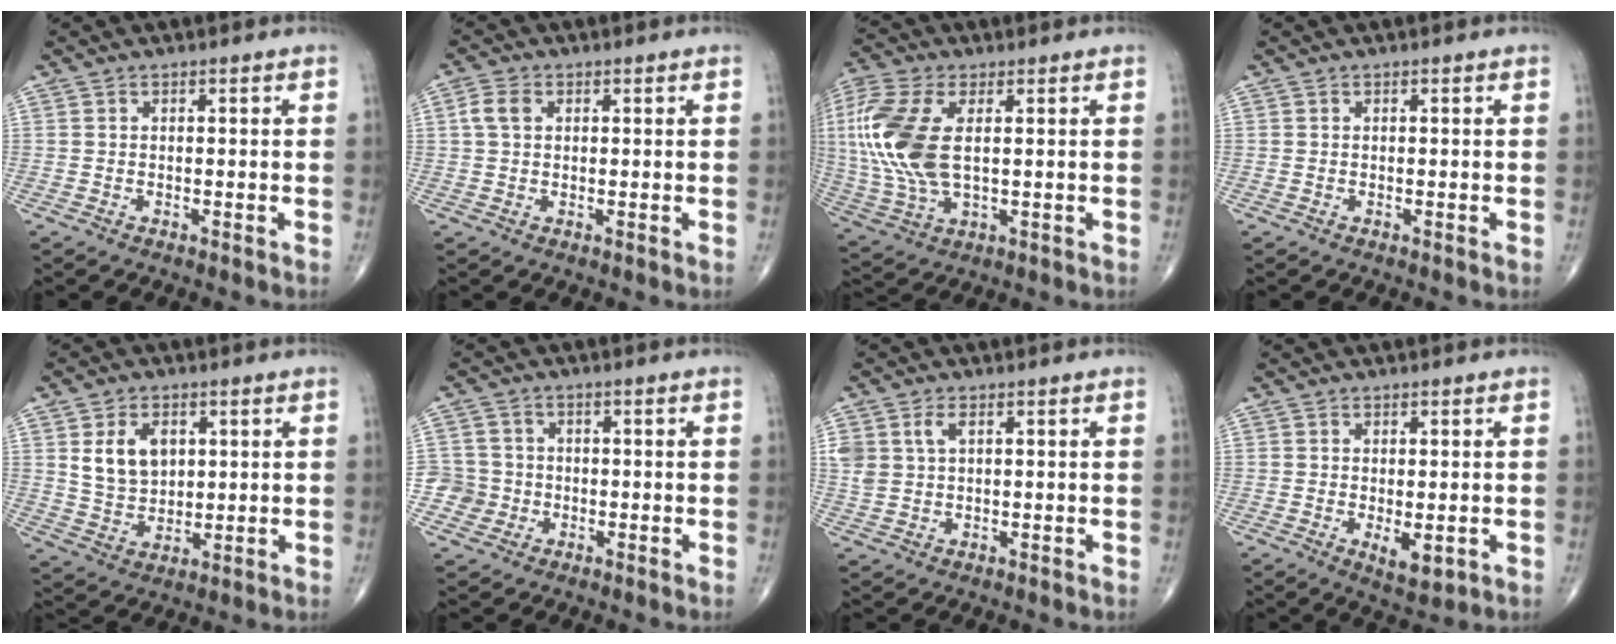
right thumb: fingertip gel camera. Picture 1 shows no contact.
{"total": 3.4, "force": [0.8, 2.4, 2.3], "torque": [-0.049, 0.008, 0.014]}
{"total": 16.8, "force": [2.4, 8.6, 14.2], "torque": [-0.344, -0.003, 0.048]}
{"total": 0.0}
{"total": 8.5, "force": [2.6, 5.9, 5.5], "torque": [-0.074, -0.016, 0.057]}
{"total": 5.0, "force": [-1.2, 4.8, 0.1], "torque": [0.026, 0.013, -0.029]}
{"total": 4.4, "force": [1.6, 2.7, 3.2], "torque": [-0.073, 0.004, 0.036]}
{"total": 4.4, "force": [-0.9, 2.0, 3.8], "torque": [-0.049, -0.011, -0.006]}